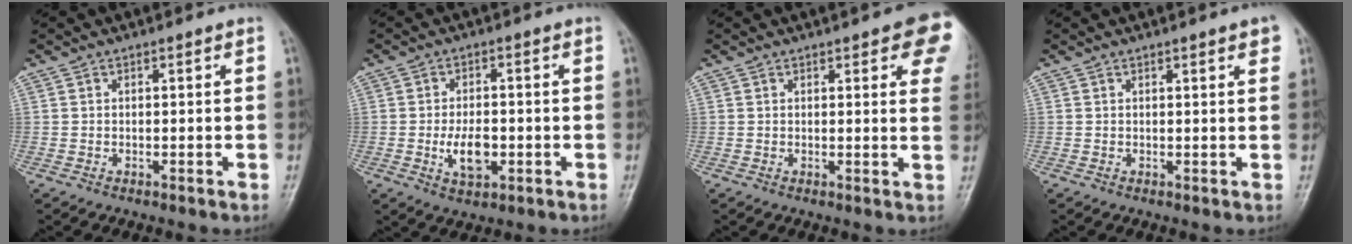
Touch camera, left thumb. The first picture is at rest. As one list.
[{"total": 6.4, "force": [-1.4, 3.6, 5.1], "torque": [-0.082, 0.003, -0.021]}, {"total": 9.9, "force": [4.6, 3.1, 8.2], "torque": [-0.064, -0.010, 0.045]}, {"total": 2.9, "force": [1.5, 0.5, 2.4], "torque": [-0.025, -0.003, 0.016]}]